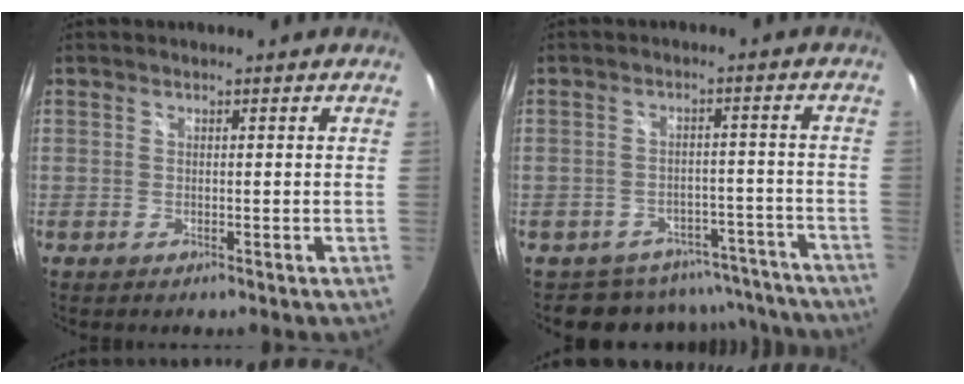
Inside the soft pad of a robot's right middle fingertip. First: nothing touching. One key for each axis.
{"total": 11.8, "fx": -10.4, "fy": 5.6, "fz": 1.2, "tx": -0.018, "ty": 0.034, "tz": -0.122}